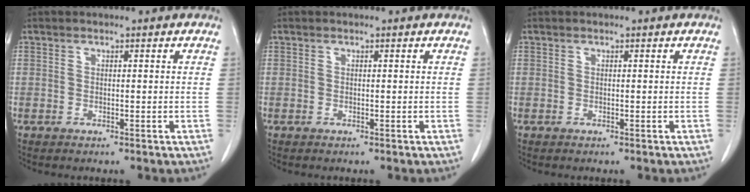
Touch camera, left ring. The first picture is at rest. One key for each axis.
{"total": 0.0}
{"total": 0.0}